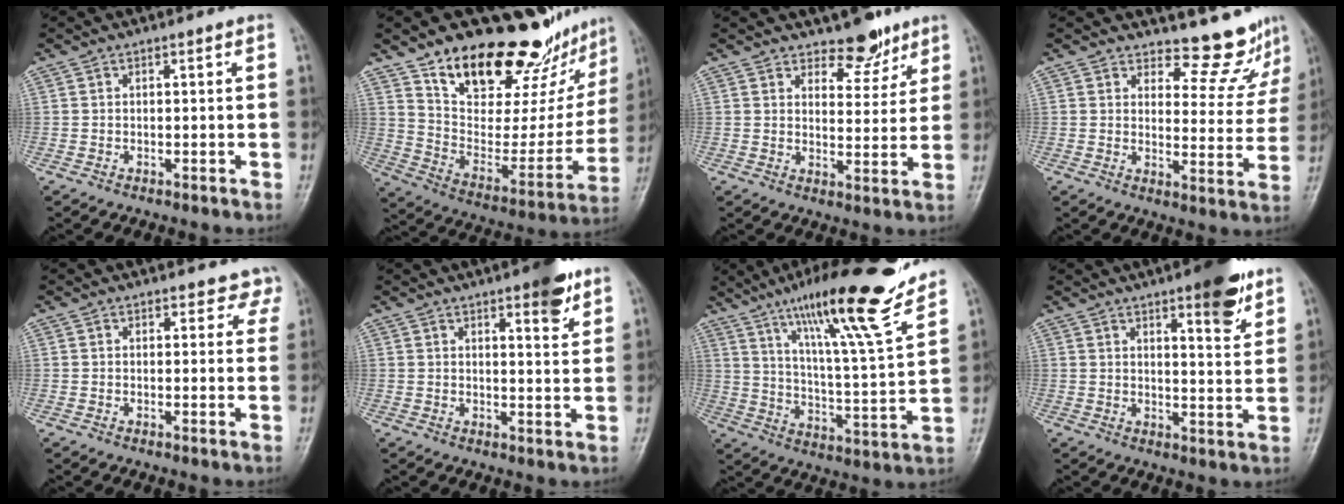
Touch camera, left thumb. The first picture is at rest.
{"total": 27.2, "force": [20.0, 10.8, 14.9], "torque": [-0.178, -0.102, 0.310]}
{"total": 6.2, "force": [4.9, 3.1, 2.1], "torque": [0.003, -0.037, 0.075]}
{"total": 9.2, "force": [8.8, 2.6, 0.8], "torque": [0.021, -0.089, 0.104]}
{"total": 4.1, "force": [3.7, 1.9, 0.1], "torque": [0.037, -0.018, 0.021]}
{"total": 6.7, "force": [4.2, 1.8, 4.9], "torque": [-0.054, -0.022, 0.053]}
{"total": 21.5, "force": [15.6, 2.1, 14.7], "torque": [-0.209, -0.073, 0.252]}
{"total": 9.2, "force": [5.8, 2.2, 6.9], "torque": [-0.079, -0.034, 0.078]}